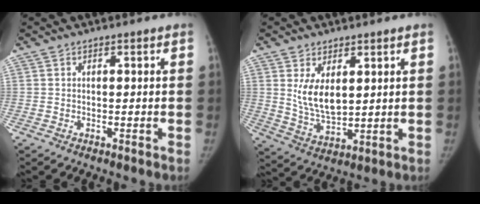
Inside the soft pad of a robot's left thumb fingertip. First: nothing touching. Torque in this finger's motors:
{"motor_torque": [0.42, 0.57, 0.78, -0.83, 0.00]}